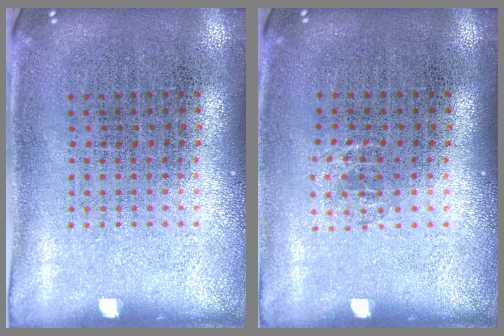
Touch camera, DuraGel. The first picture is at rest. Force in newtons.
{"total": 0.7, "press": 0.4, "slide": 0.6}